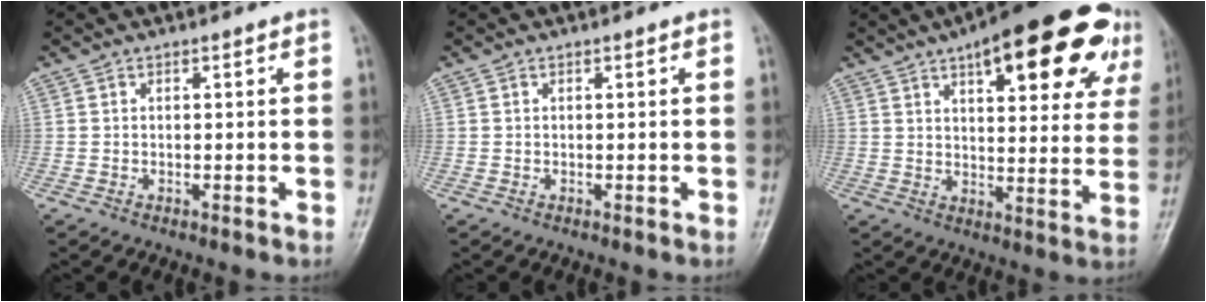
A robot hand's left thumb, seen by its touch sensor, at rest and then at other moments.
{"total": 0.0}
{"total": 23.0, "force": [12.4, 8.4, 17.5], "torque": [-0.205, -0.013, 0.165]}